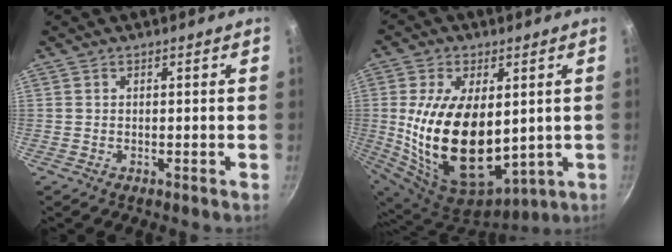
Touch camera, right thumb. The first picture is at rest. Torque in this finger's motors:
{"motor_torque": [2.47, 2.54, 2.76, 0.00, 0.88]}